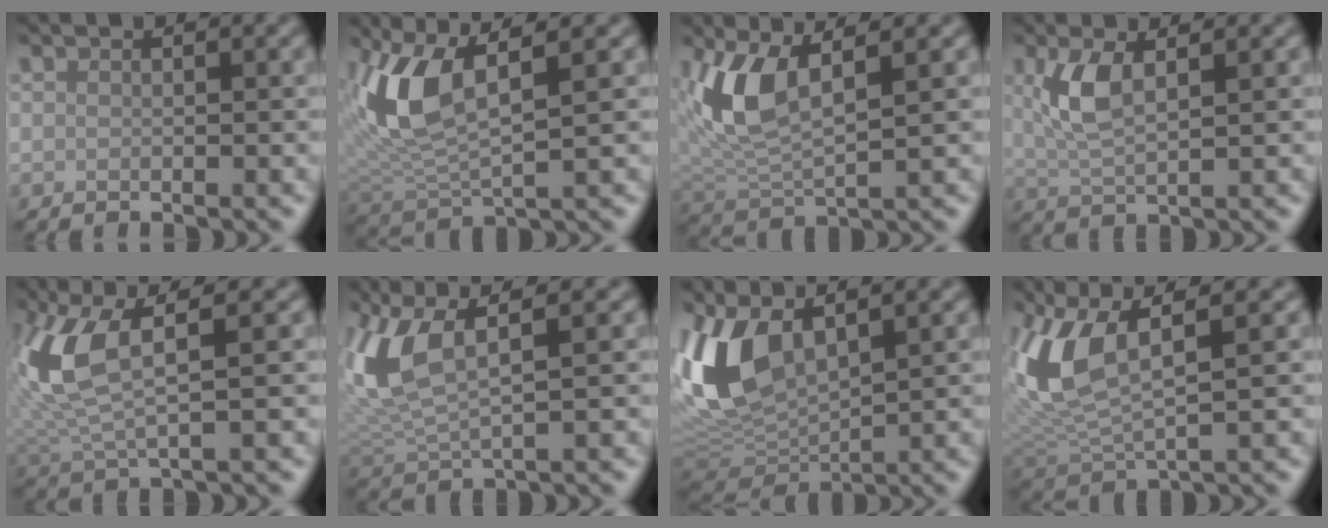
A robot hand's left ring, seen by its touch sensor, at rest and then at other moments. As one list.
[{"total": 6.8, "force": [2.4, 2.5, 5.8], "torque": [-0.133, -0.003, 0.048]}, {"total": 5.4, "force": [2.0, 2.1, 4.5], "torque": [-0.107, -0.005, 0.044]}, {"total": 3.7, "force": [1.2, 1.3, 3.3], "torque": [-0.075, 0.001, 0.026]}, {"total": 6.4, "force": [1.9, 1.9, 5.8], "torque": [-0.144, 0.001, 0.040]}, {"total": 6.2, "force": [2.8, 2.1, 5.1], "torque": [-0.129, 0.004, 0.058]}, {"total": 7.9, "force": [3.0, 3.7, 6.3], "torque": [-0.150, 0.000, 0.058]}, {"total": 6.6, "force": [2.5, 2.4, 5.6], "torque": [-0.134, -0.001, 0.052]}]